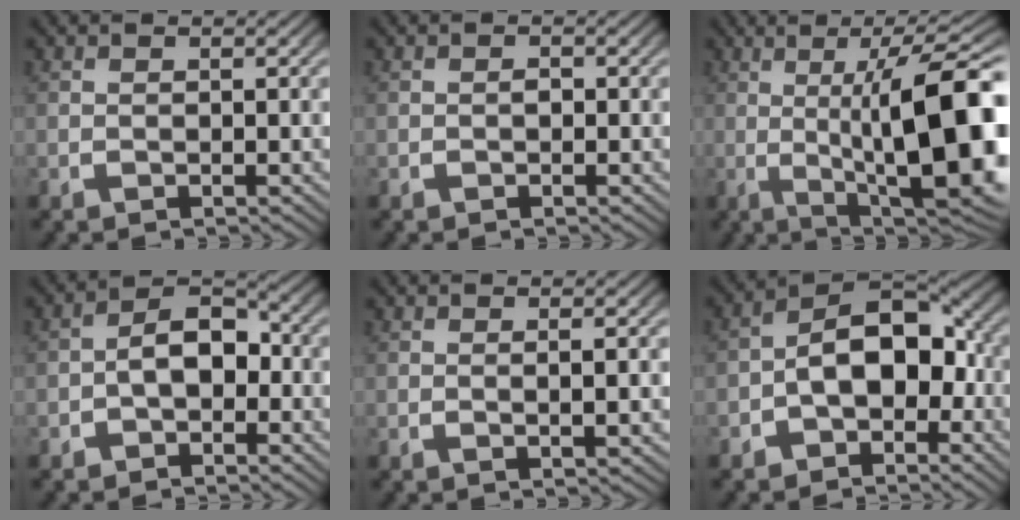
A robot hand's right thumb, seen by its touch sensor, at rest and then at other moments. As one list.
[{"total": 0.6, "force": [-0.2, 0.4, 0.3], "torque": [-0.006, 0.001, -0.006]}, {"total": 16.0, "force": [-0.5, 7.1, 14.4], "torque": [-0.212, -0.023, 0.008]}, {"total": 5.3, "force": [-1.1, 3.6, 3.7], "torque": [-0.062, -0.009, -0.016]}, {"total": 1.0, "force": [0.4, 0.1, 1.0], "torque": [-0.019, 0.000, 0.007]}, {"total": 9.4, "force": [-2.0, 6.2, 6.7], "torque": [-0.116, -0.020, -0.023]}]